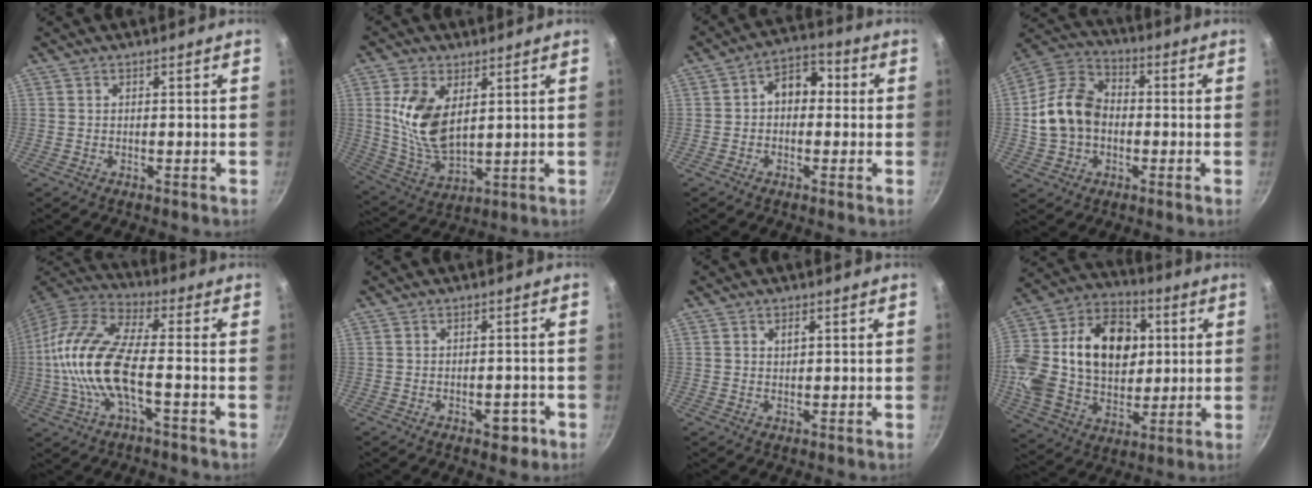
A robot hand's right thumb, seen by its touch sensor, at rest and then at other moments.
{"total": 12.8, "force": [3.2, 7.3, 10.0], "torque": [-0.187, -0.027, 0.073]}
{"total": 7.3, "force": [0.4, 5.5, 4.8], "torque": [-0.033, 0.021, -0.012]}
{"total": 13.7, "force": [-0.9, 10.3, 8.9], "torque": [-0.143, 0.030, -0.031]}
{"total": 17.0, "force": [-2.6, 6.3, 15.5], "torque": [-0.315, 0.033, -0.065]}
{"total": 3.6, "force": [-1.7, 2.0, 2.3], "torque": [-0.014, 0.017, -0.015]}
{"total": 1.5, "force": [0.6, 1.0, 1.0], "torque": [-0.014, 0.001, 0.012]}
{"total": 28.1, "force": [3.9, 19.8, 19.5], "torque": [-0.344, 0.026, 0.064]}